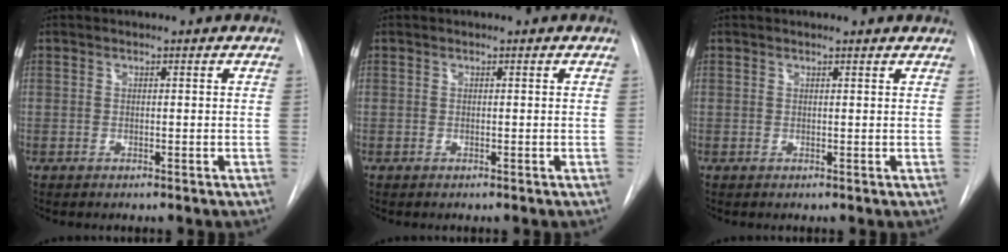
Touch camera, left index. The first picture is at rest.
{"total": 0.0}
{"total": 2.7, "force": [2.7, 0.2, 0.5], "torque": [-0.012, 0.005, 0.024]}